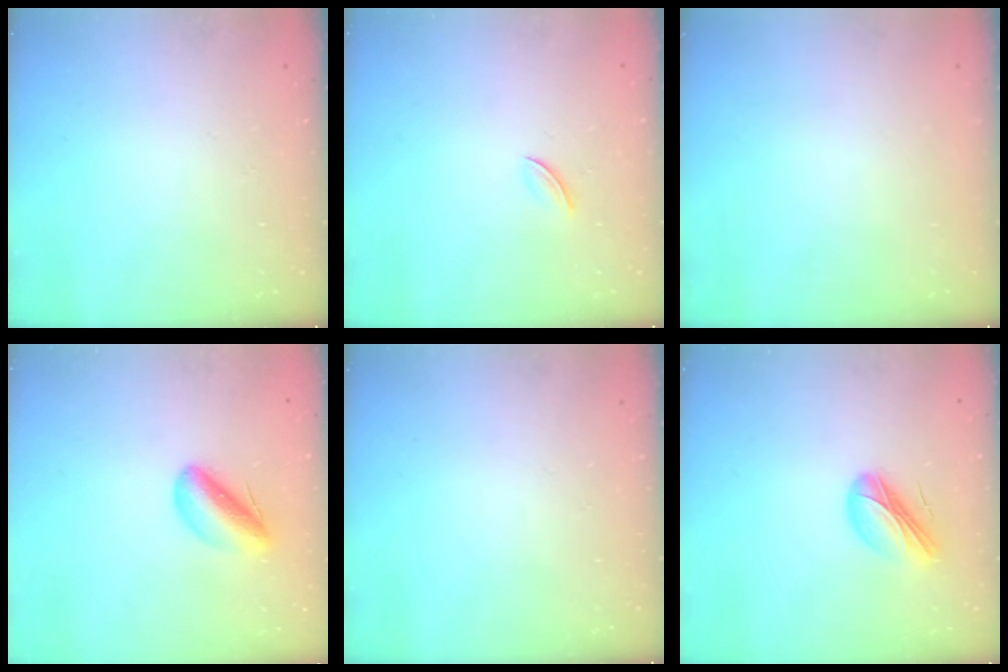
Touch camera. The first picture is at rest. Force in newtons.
{"total": 2.8, "press": 2.7, "slide": 0.8}
{"total": 0.0}
{"total": 7.4, "press": 7.1, "slide": 2.0}
{"total": 0.0}
{"total": 9.2, "press": 8.8, "slide": 2.7}